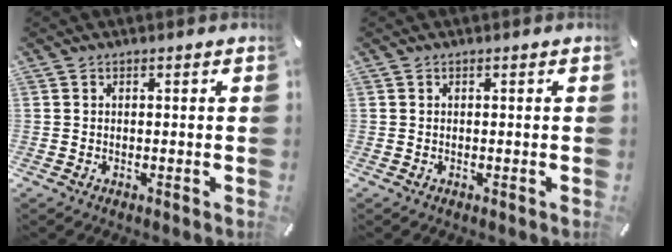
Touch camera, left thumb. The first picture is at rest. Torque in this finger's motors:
{"motor_torque": [-0.10, -0.10, 0.00, 0.00, 0.00]}